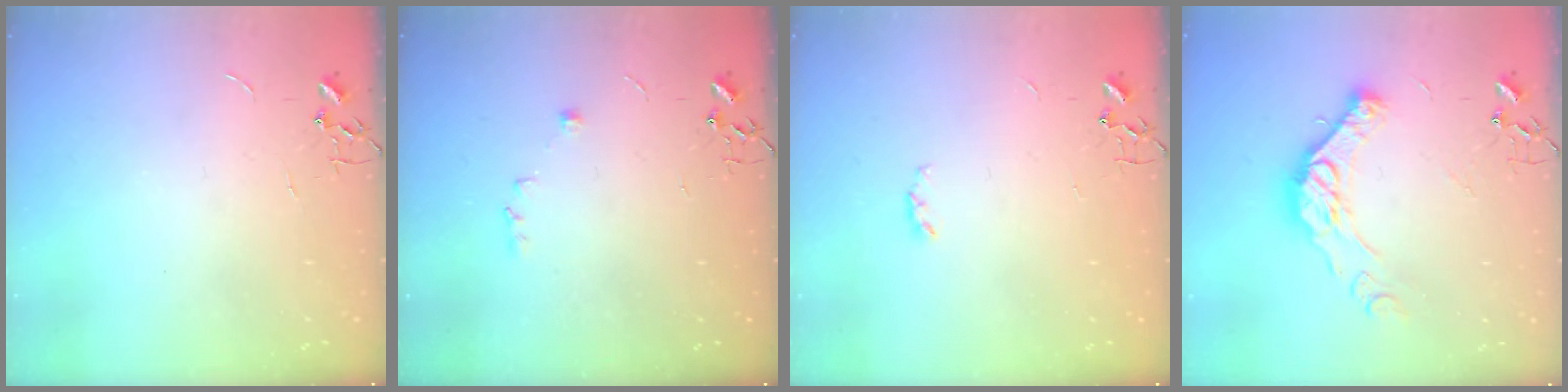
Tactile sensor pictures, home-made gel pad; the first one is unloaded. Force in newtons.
{"total": 6.1, "press": 6.0, "slide": 0.9}
{"total": 3.3, "press": 3.3, "slide": 0.5}
{"total": 15.5, "press": 15.4, "slide": 1.7}